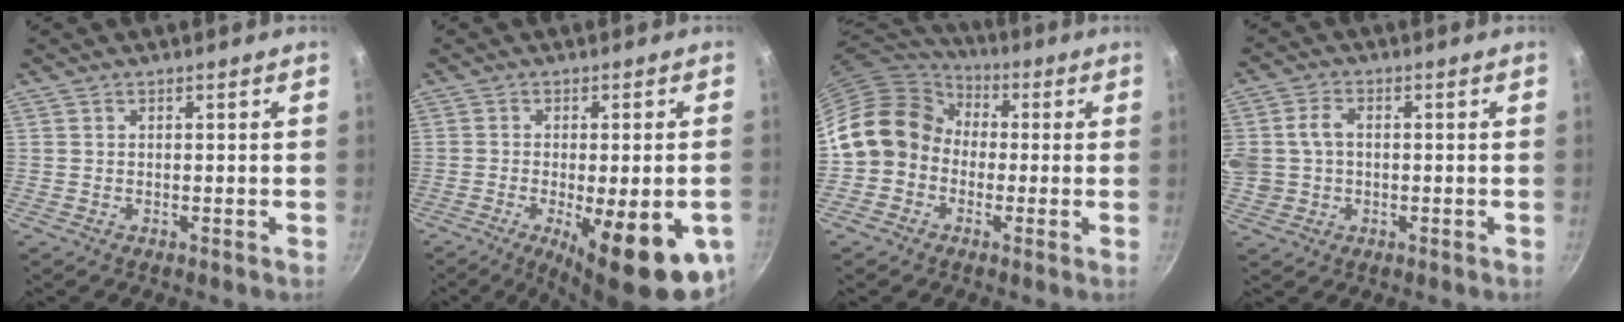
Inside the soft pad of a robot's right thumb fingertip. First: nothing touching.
{"total": 17.8, "force": [-6.3, 5.4, 15.8], "torque": [-0.188, -0.007, -0.077]}
{"total": 13.2, "force": [-0.7, 11.4, 6.6], "torque": [-0.081, 0.041, -0.031]}
{"total": 8.6, "force": [0.5, 6.9, 5.1], "torque": [-0.110, 0.017, 0.013]}